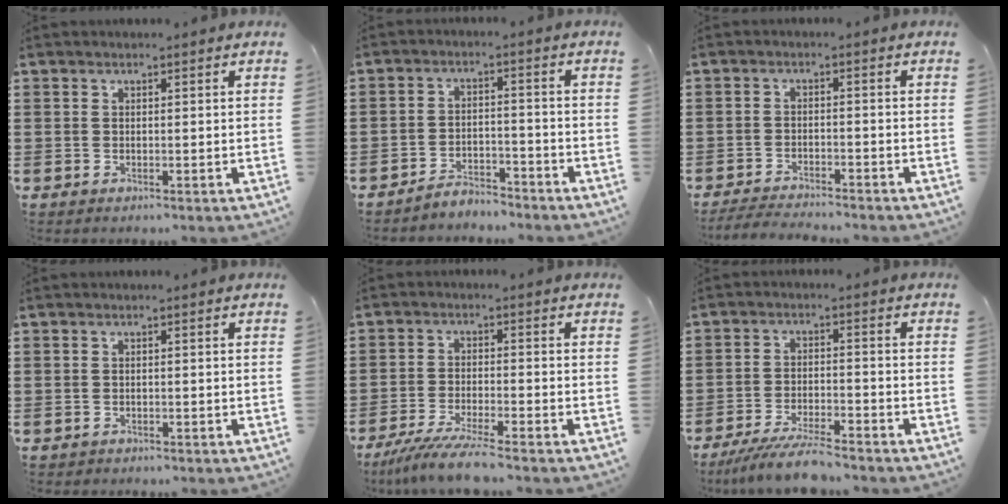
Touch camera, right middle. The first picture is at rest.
{"total": 3.9, "force": [-3.8, 0.5, 0.0], "torque": [-0.005, 0.005, -0.081]}
{"total": 3.2, "force": [-3.1, 0.1, 0.5], "torque": [-0.018, -0.002, -0.068]}
{"total": 0.5, "force": [-0.5, 0.1, 0.0], "torque": [-0.002, 0.001, -0.011]}
{"total": 5.9, "force": [-5.3, -0.4, 2.7], "torque": [-0.069, -0.025, -0.104]}
{"total": 6.2, "force": [-5.6, 0.3, 2.6], "torque": [-0.058, -0.012, -0.108]}